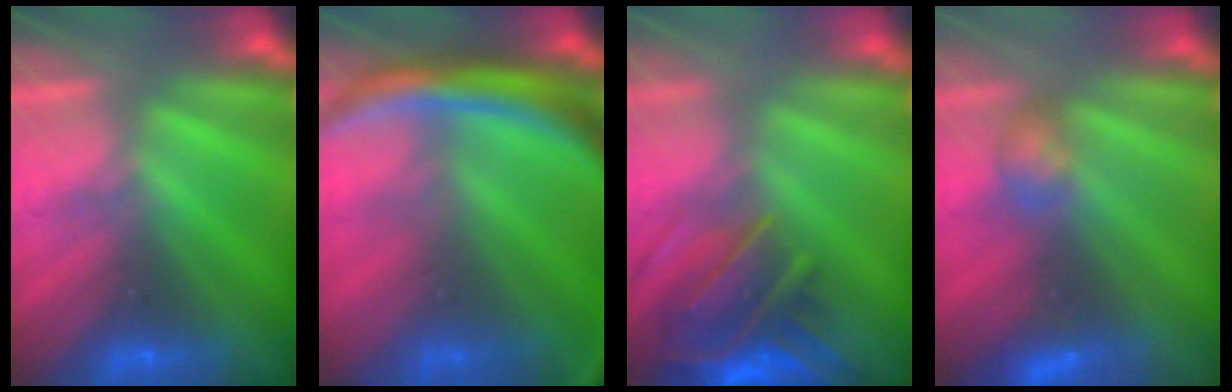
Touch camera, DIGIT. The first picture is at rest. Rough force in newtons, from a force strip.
{"total": 9.2}
{"total": 9.1}
{"total": 2.9}